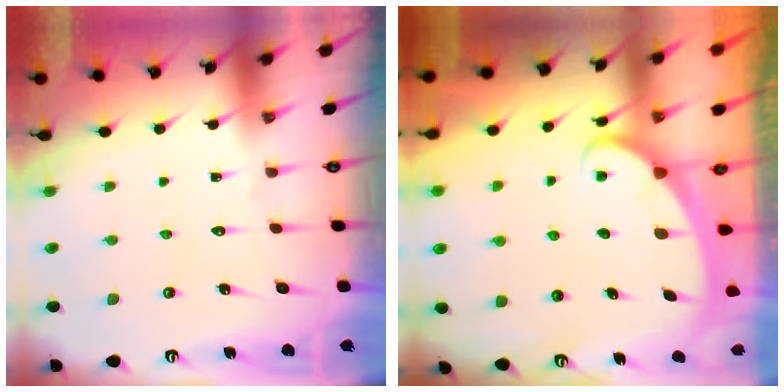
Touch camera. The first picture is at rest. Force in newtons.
{"total": 2.5, "press": 2.5, "slide": 0.3}